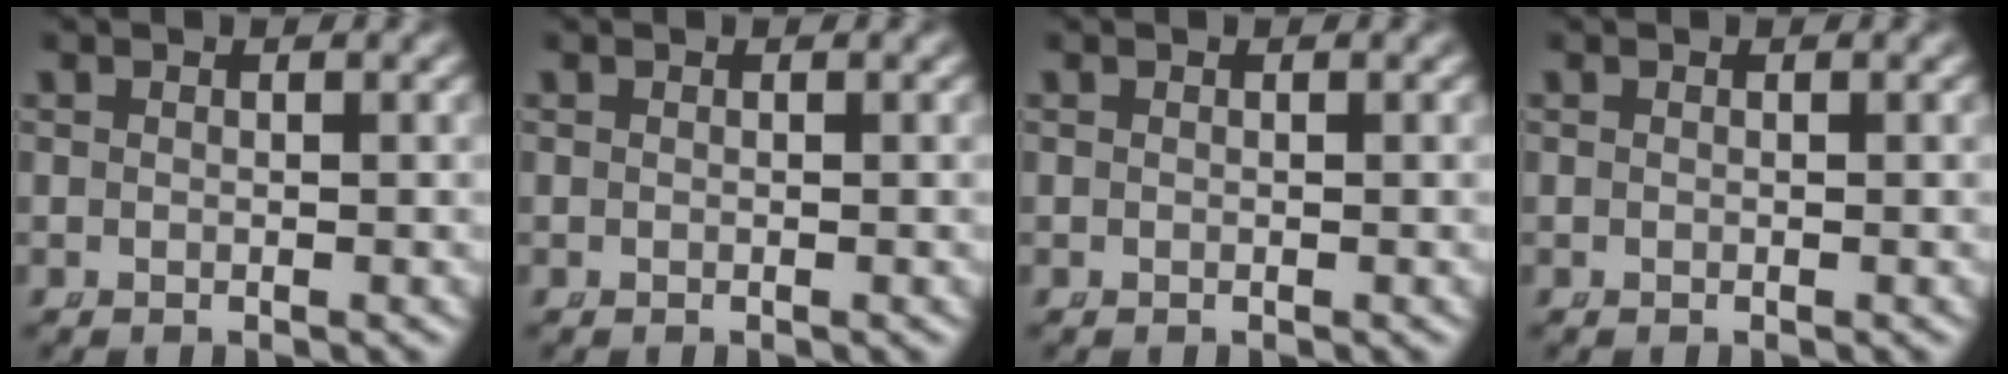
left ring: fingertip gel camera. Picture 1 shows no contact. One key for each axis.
{"total": 0.0}
{"total": 0.0}
{"total": 0.0}